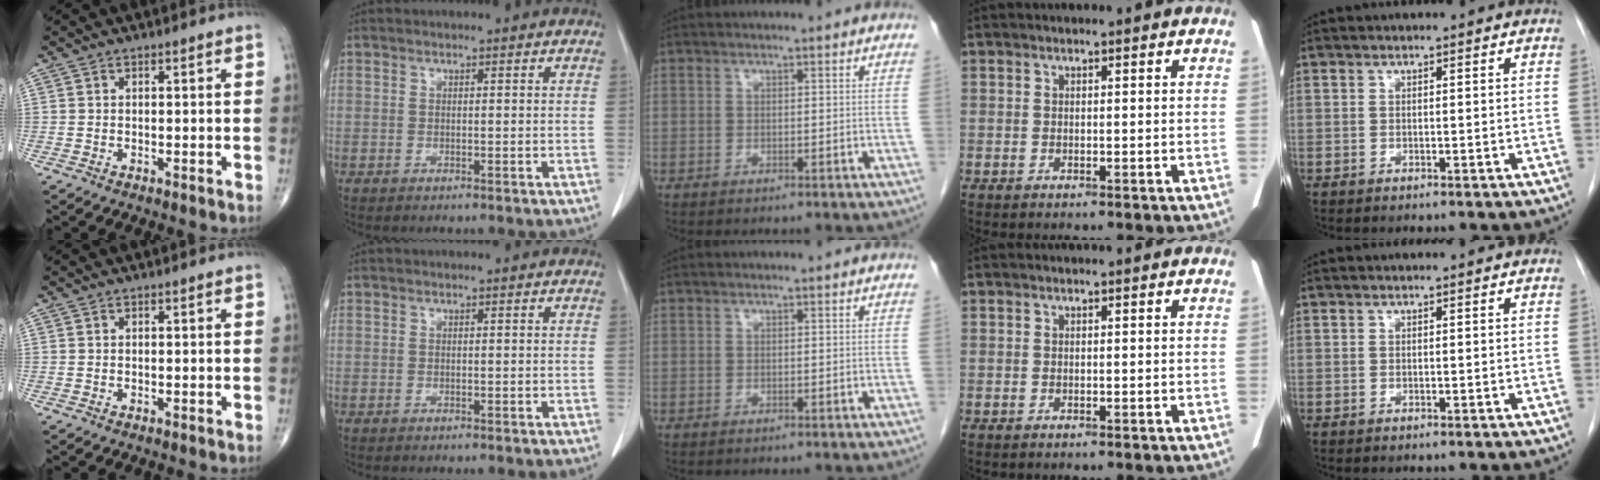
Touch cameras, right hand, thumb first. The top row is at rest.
{}